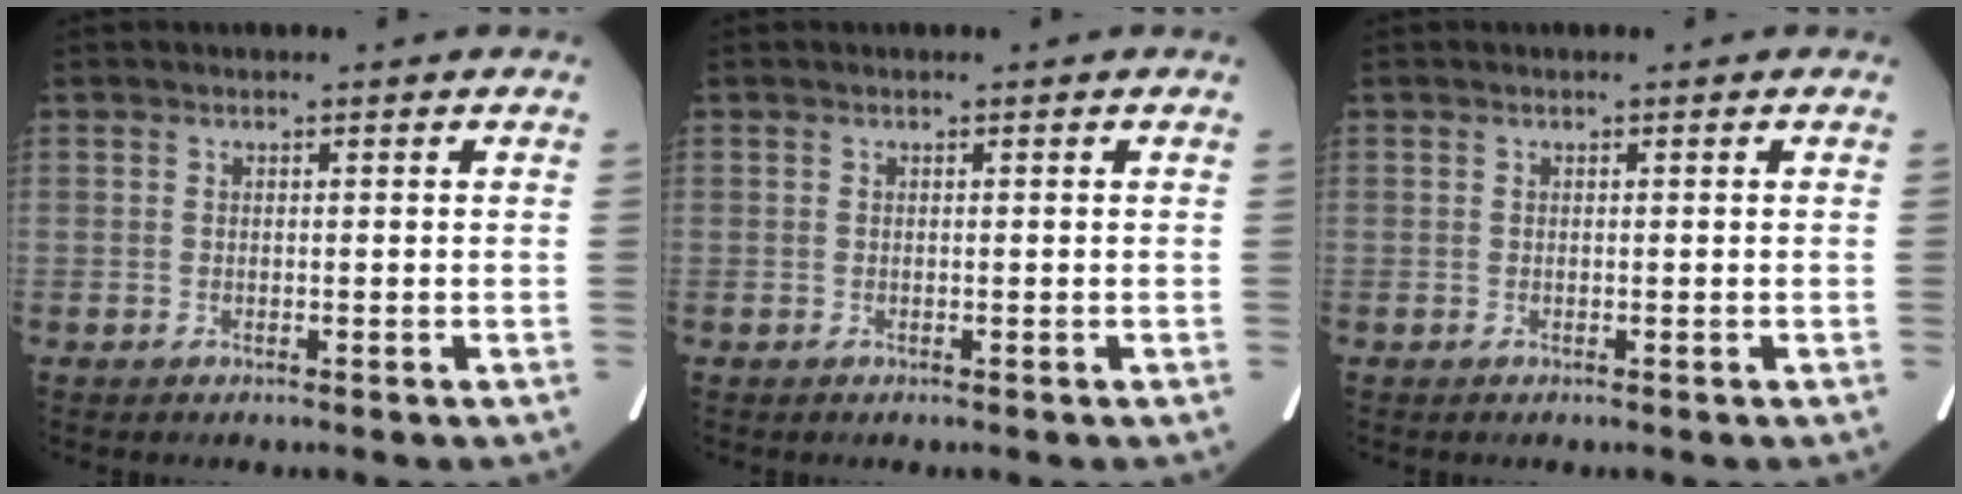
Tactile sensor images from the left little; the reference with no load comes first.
{"total": 0.0}
{"total": 0.0}